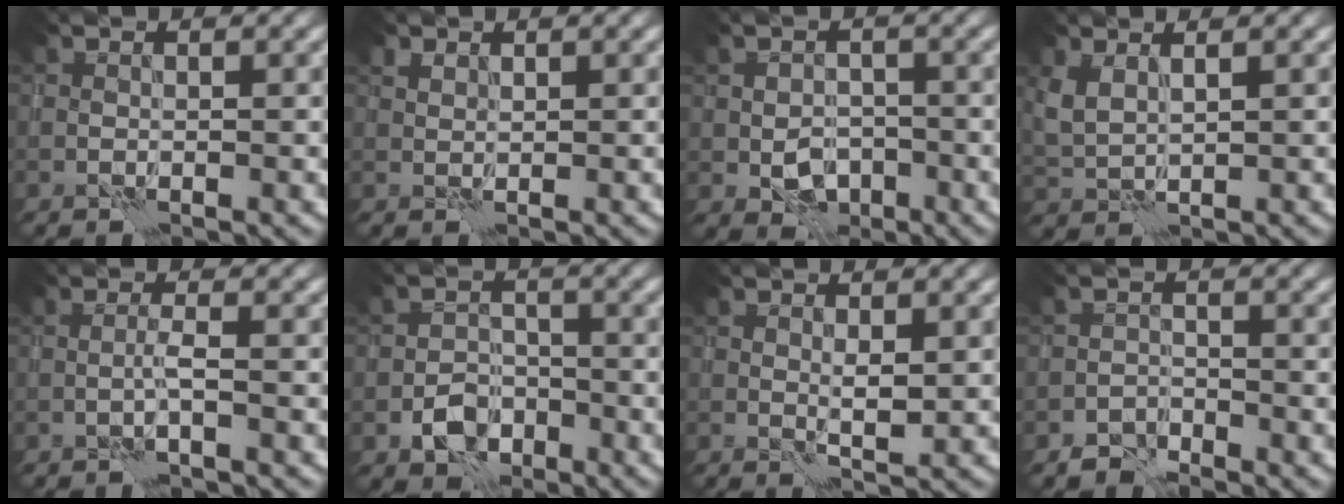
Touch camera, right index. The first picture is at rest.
{"total": 1.1, "force": [1.0, 0.6, 0.0], "torque": [0.001, 0.001, 0.017]}
{"total": 2.9, "force": [-1.0, 2.2, 1.7], "torque": [-0.023, -0.003, -0.015]}
{"total": 2.4, "force": [1.5, 1.2, 1.4], "torque": [-0.039, -0.001, 0.035]}
{"total": 0.9, "force": [-0.3, -0.2, 0.8], "torque": [-0.013, 0.006, -0.010]}
{"total": 2.9, "force": [-1.6, 2.1, 1.2], "torque": [-0.011, 0.002, -0.033]}
{"total": 1.3, "force": [0.5, 0.4, 1.2], "torque": [-0.019, -0.002, 0.011]}
{"total": 1.8, "force": [-1.7, 0.6, -0.1], "torque": [0.008, 0.003, -0.039]}